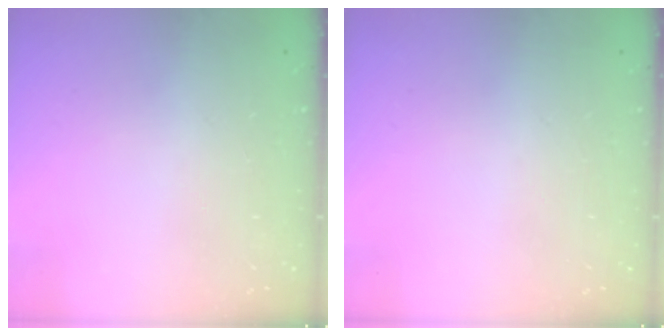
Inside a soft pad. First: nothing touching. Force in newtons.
{"total": 0.0}